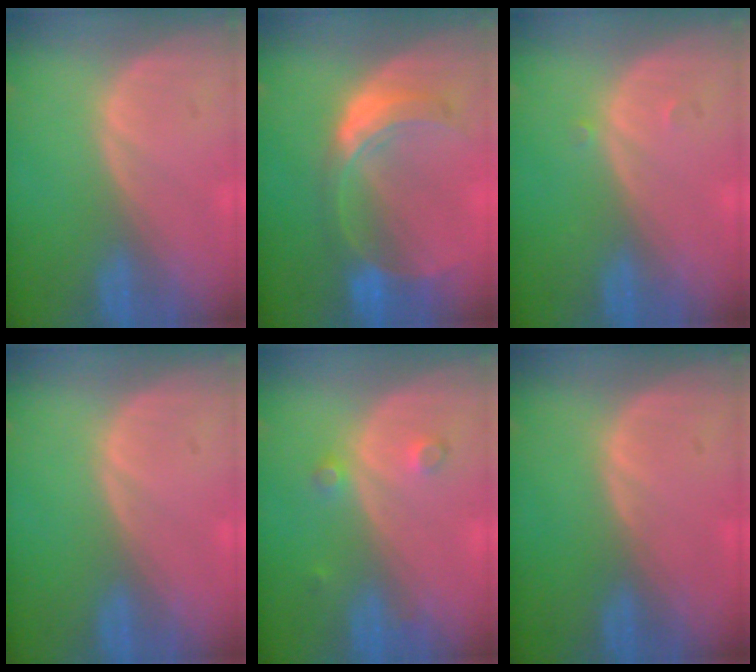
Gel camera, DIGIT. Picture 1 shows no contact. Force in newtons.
{"total": 7.6, "press": 6.7, "slide": 3.6}
{"total": 0.7, "press": 0.5, "slide": 0.5}
{"total": 0.0}
{"total": 2.5, "press": 2.1, "slide": 1.3}
{"total": 0.0}